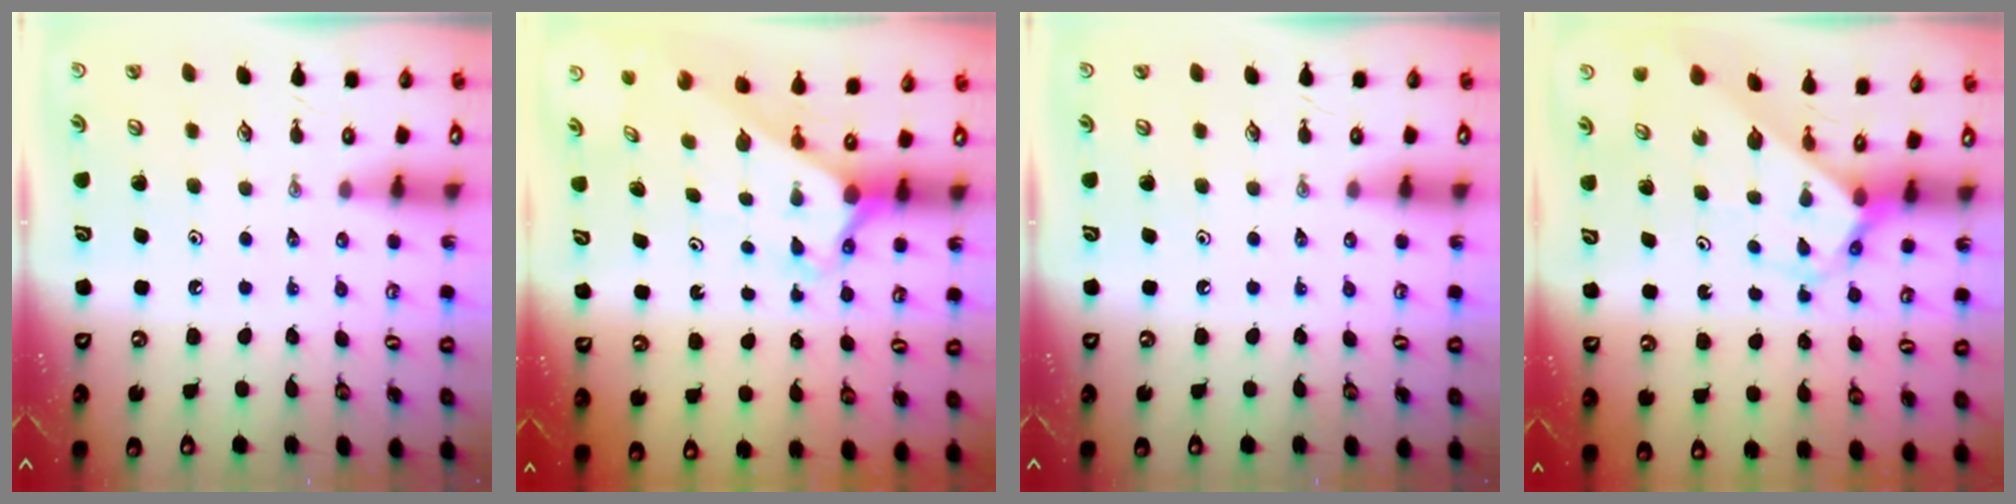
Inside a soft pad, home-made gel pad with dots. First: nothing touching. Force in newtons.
{"total": 2.7, "press": 2.7, "slide": 0.1}
{"total": 0.0}
{"total": 2.9, "press": 2.9, "slide": 0.1}